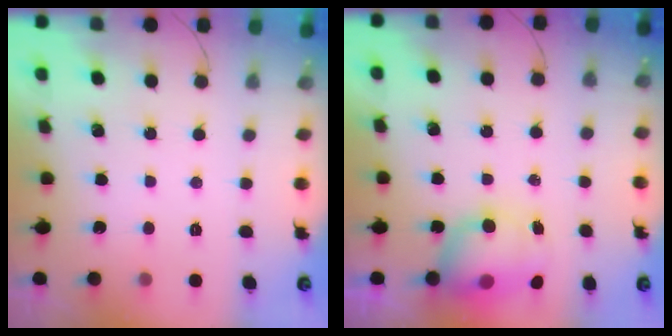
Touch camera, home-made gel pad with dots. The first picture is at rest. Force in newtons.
{"total": 7.8, "press": 7.5, "slide": 2.2}